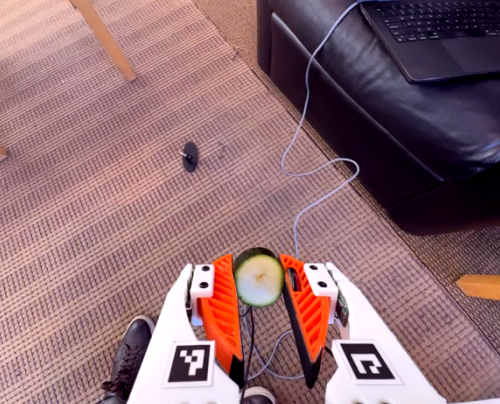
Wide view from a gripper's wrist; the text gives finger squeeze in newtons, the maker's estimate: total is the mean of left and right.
{"total": 10.1, "left": 9.9, "right": 10.3}